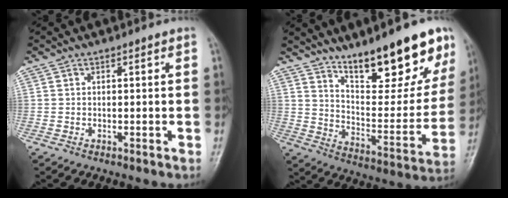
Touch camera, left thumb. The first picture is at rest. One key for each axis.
{"total": 20.2, "fx": 13.7, "fy": 6.2, "fz": 13.4, "tx": -0.143, "ty": -0.088, "tz": 0.218}